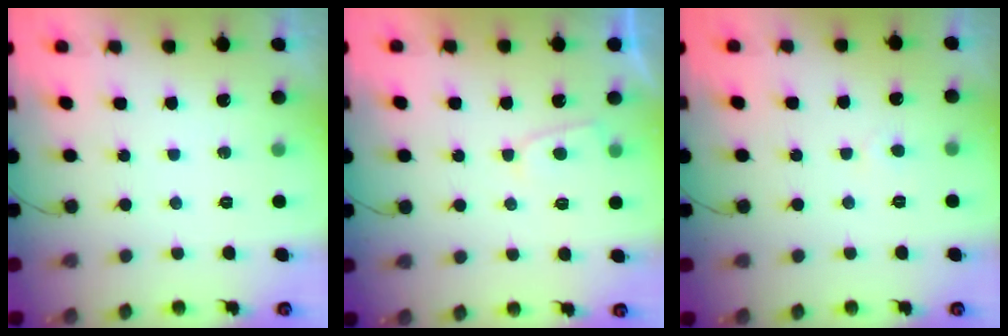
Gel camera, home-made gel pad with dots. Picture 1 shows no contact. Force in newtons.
{"total": 3.2, "press": 3.2, "slide": 0.3}
{"total": 2.4, "press": 2.3, "slide": 0.3}